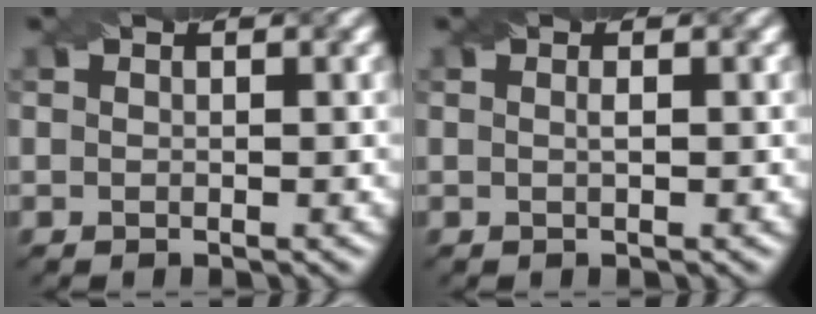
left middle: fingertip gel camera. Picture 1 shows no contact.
{"total": 0.7, "force": [0.1, 0.1, 0.7], "torque": [-0.010, -0.003, -0.001]}